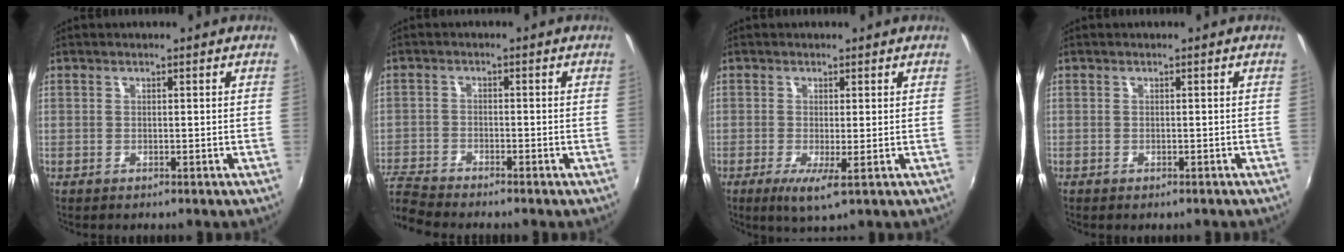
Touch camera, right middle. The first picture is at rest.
{"total": 7.1, "force": [-6.8, 0.4, 1.7], "torque": [-0.058, -0.017, -0.140]}
{"total": 3.8, "force": [-1.1, 0.3, 3.6], "torque": [-0.074, -0.016, -0.020]}
{"total": 0.6, "force": [-0.5, 0.3, 0.2], "torque": [-0.005, -0.003, -0.008]}